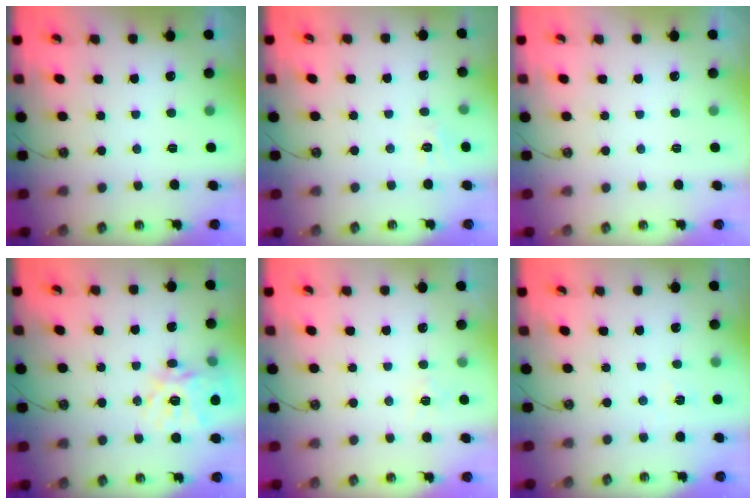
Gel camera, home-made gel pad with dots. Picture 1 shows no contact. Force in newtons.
{"total": 3.7, "press": 3.7, "slide": 0.5}
{"total": 0.0}
{"total": 17.9, "press": 17.7, "slide": 2.7}
{"total": 5.0, "press": 5.0, "slide": 0.5}
{"total": 2.6, "press": 2.6, "slide": 0.2}